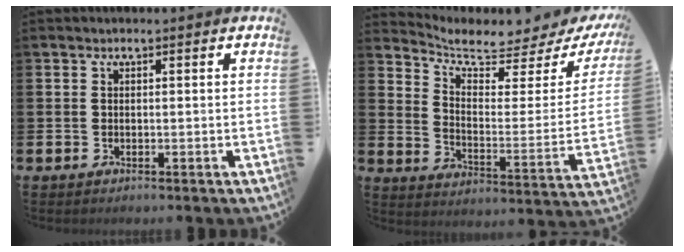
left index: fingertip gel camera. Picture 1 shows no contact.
{"total": 6.1, "force": [5.9, 1.0, 1.4], "torque": [-0.057, -0.057, 0.093]}